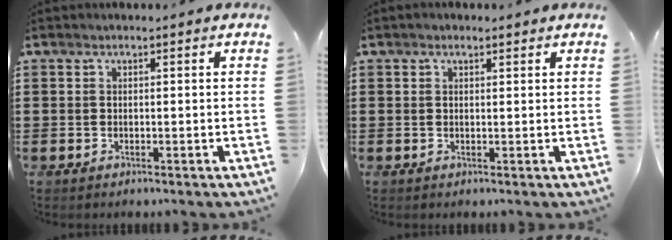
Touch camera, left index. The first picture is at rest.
{"total": 0.8, "force": [0.5, 0.4, 0.5], "torque": [-0.010, 0.004, 0.009]}